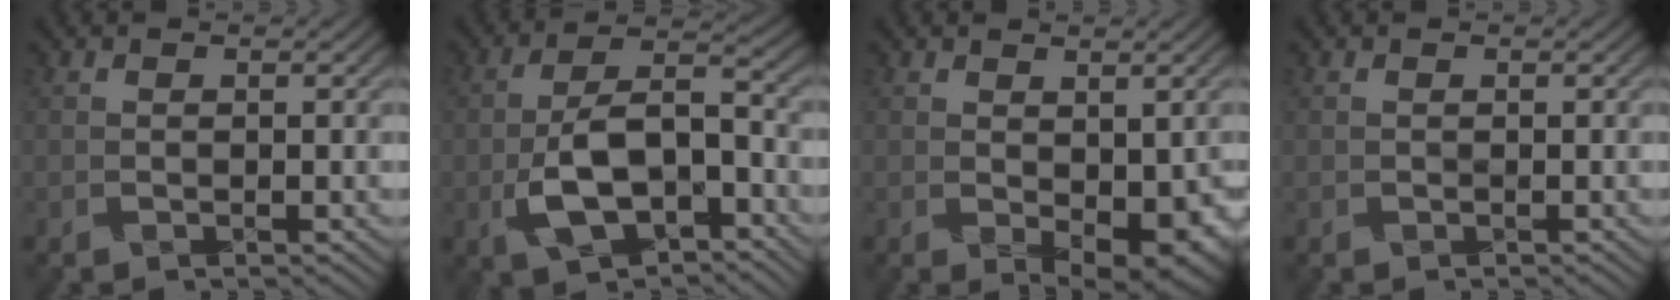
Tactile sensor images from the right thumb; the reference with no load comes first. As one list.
[{"total": 10.0, "force": [-4.2, 4.9, 7.6], "torque": [-0.143, 0.003, -0.085]}, {"total": 6.4, "force": [-1.1, 3.1, 5.4], "torque": [-0.075, -0.010, -0.006]}, {"total": 0.0}]